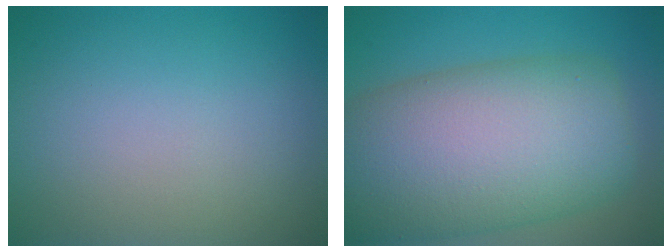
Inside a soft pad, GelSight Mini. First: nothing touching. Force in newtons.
{"total": 13.9, "press": 13.9, "slide": 0.4}